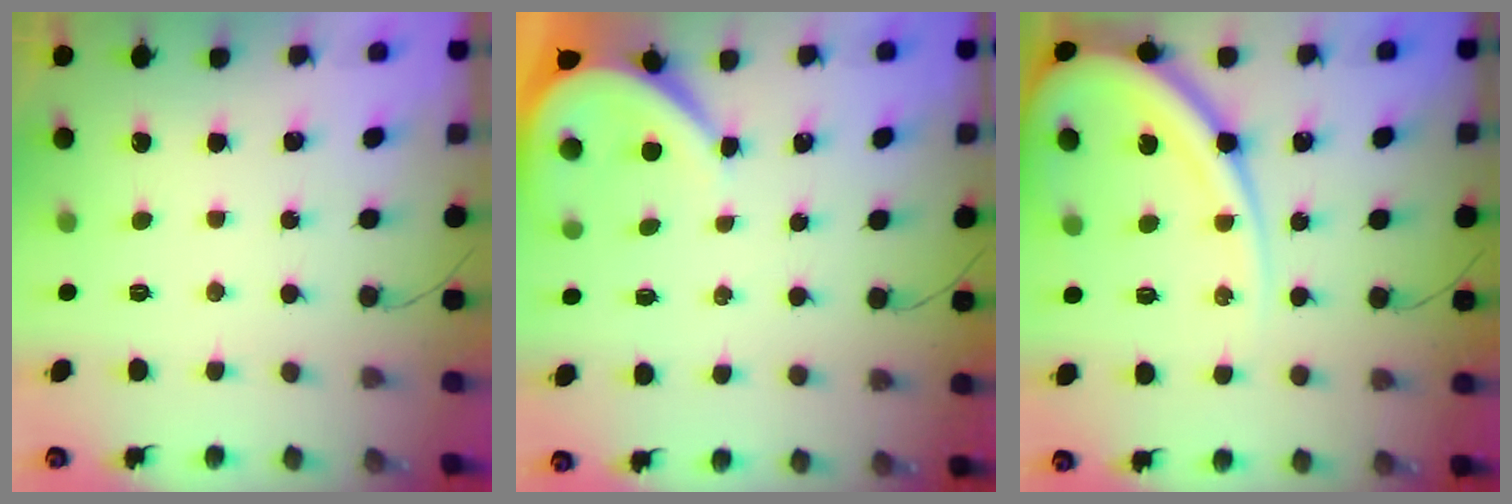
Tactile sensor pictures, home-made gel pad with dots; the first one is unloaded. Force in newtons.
{"total": 5.1, "press": 5.0, "slide": 0.6}
{"total": 16.1, "press": 16.0, "slide": 1.8}